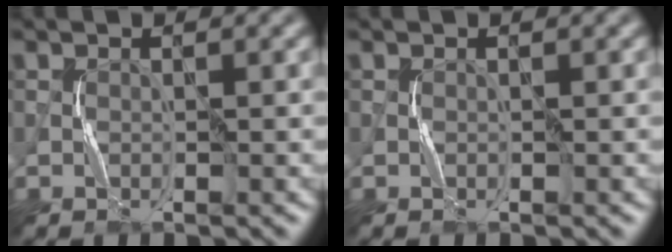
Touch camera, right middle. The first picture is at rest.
{"total": 0.0}